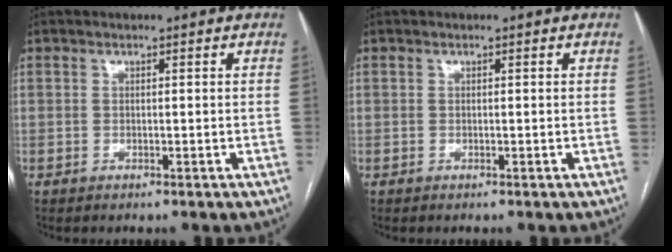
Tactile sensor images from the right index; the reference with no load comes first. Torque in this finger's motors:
{"motor_torque": [0.00, 0.00, 0.00, 0.00]}